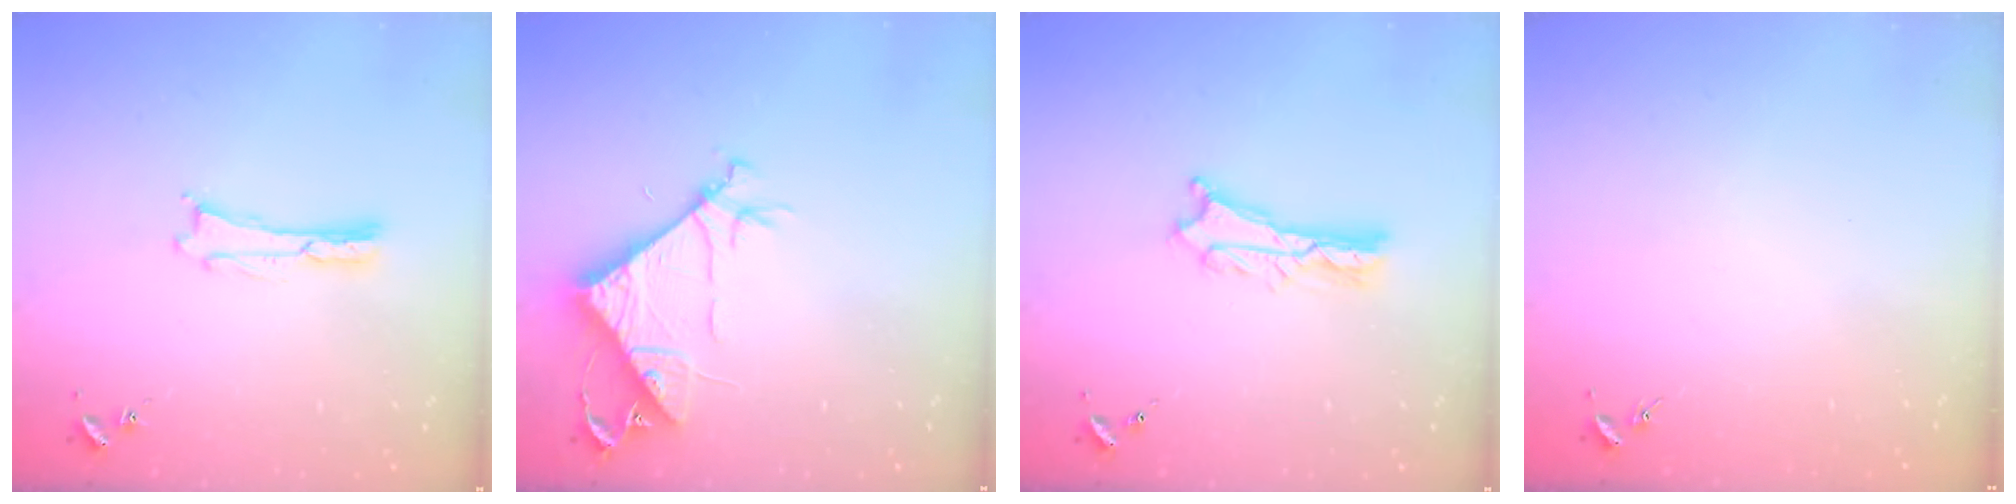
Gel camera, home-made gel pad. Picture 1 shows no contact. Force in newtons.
{"total": 7.9, "press": 7.8, "slide": 0.7}
{"total": 2.7, "press": 2.6, "slide": 0.3}
{"total": 0.0}